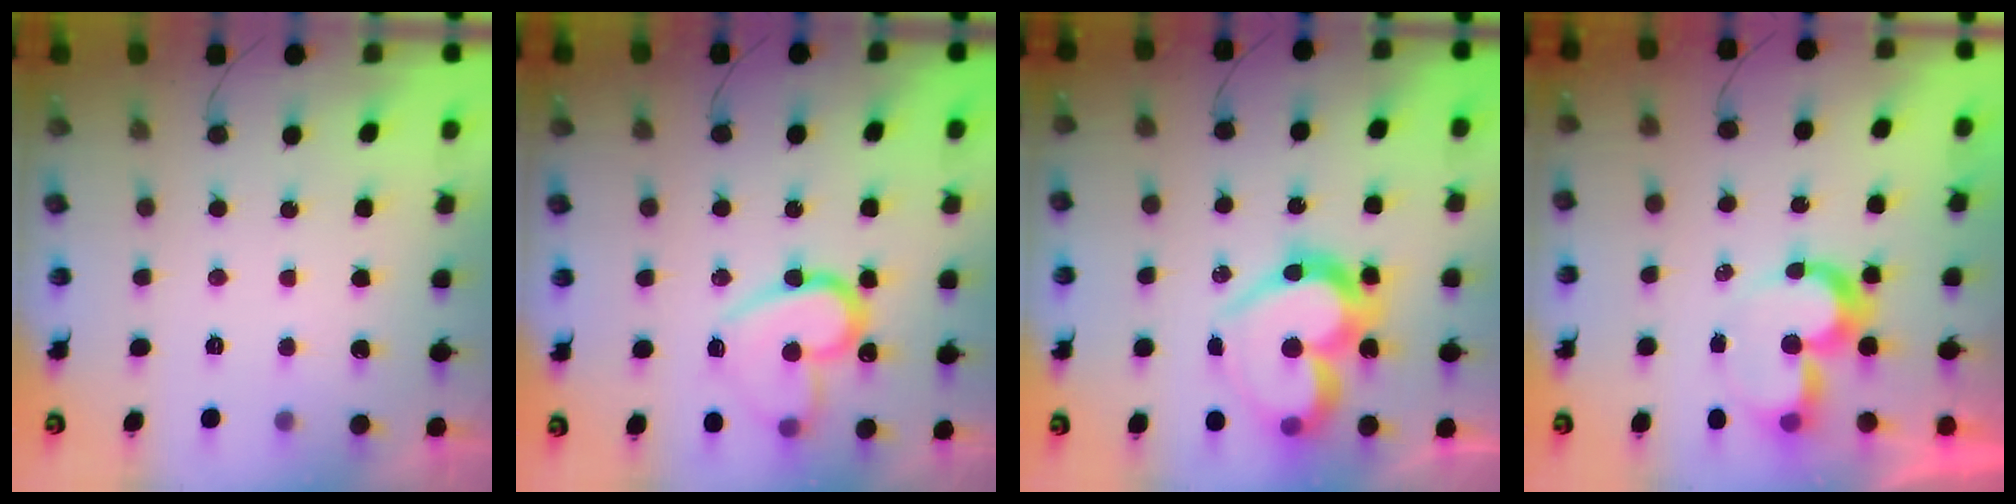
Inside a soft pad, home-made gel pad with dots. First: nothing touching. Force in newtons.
{"total": 15.7, "press": 15.6, "slide": 1.7}
{"total": 19.2, "press": 19.1, "slide": 2.1}
{"total": 9.8, "press": 9.8, "slide": 0.6}